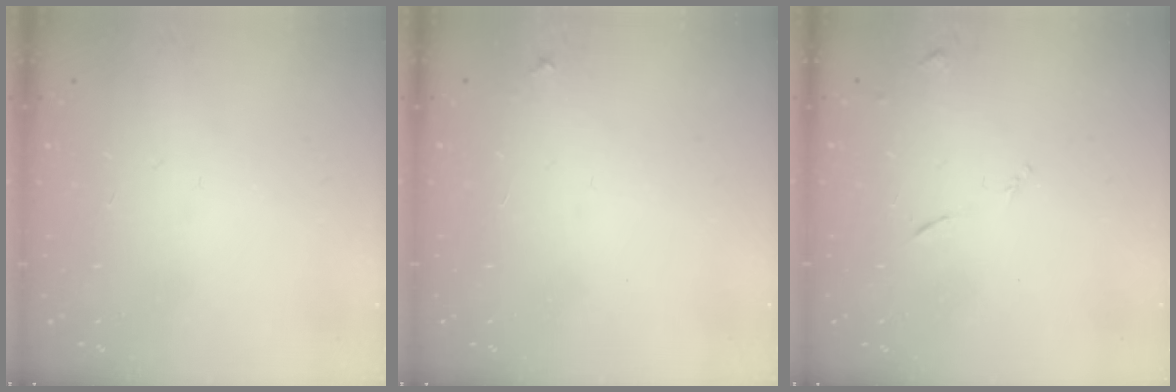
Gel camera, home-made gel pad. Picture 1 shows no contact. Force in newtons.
{"total": 3.3, "press": 3.2, "slide": 0.3}
{"total": 6.3, "press": 6.3, "slide": 0.6}